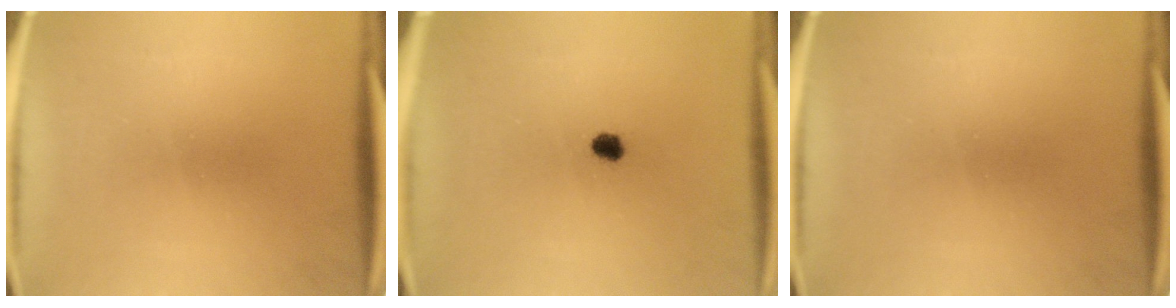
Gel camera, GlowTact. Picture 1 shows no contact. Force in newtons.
{"total": 2.1}
{"total": 0.0}